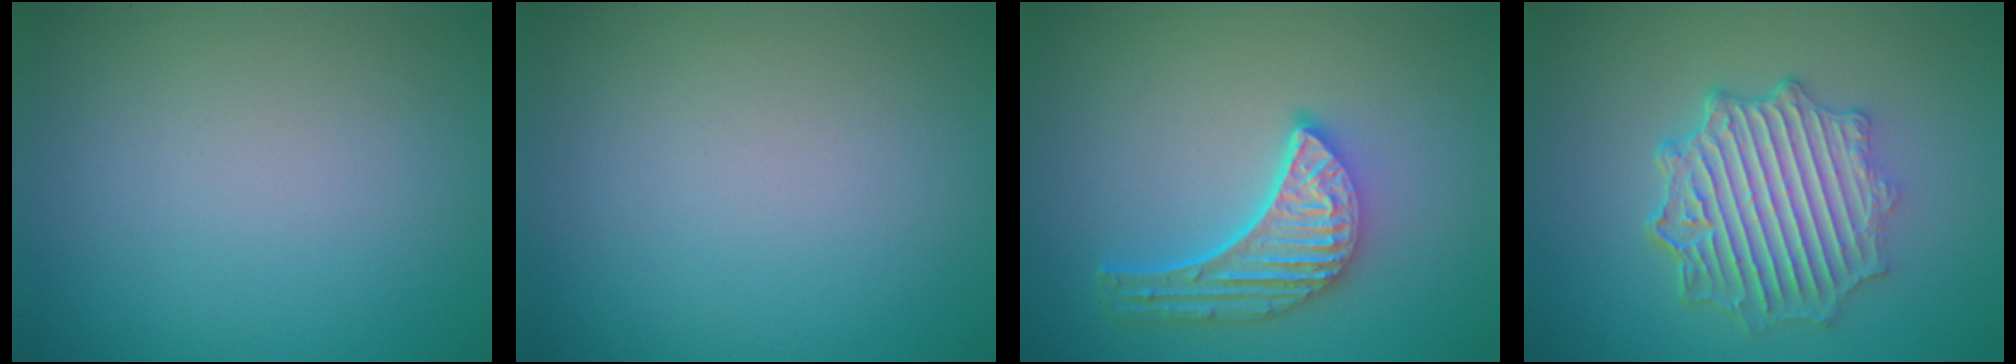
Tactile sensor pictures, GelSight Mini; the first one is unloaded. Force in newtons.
{"total": 0.0}
{"total": 5.1, "press": 3.8, "slide": 3.3}
{"total": 6.4, "press": 5.3, "slide": 3.6}